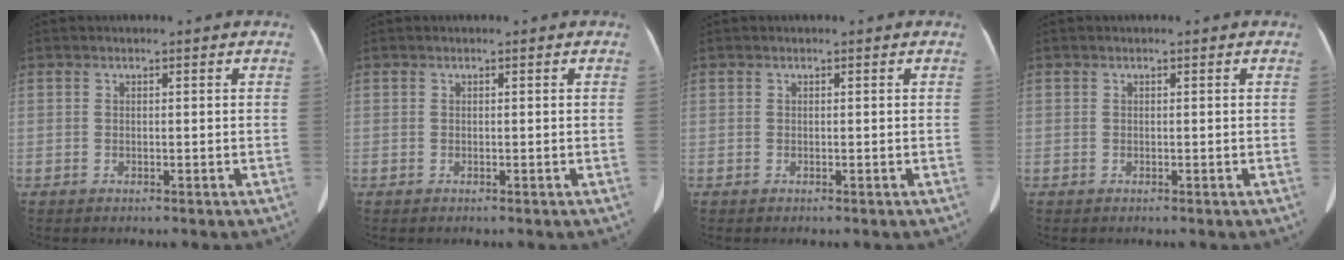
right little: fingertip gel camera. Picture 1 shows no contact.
{"total": 0.0}
{"total": 0.0}
{"total": 0.0}